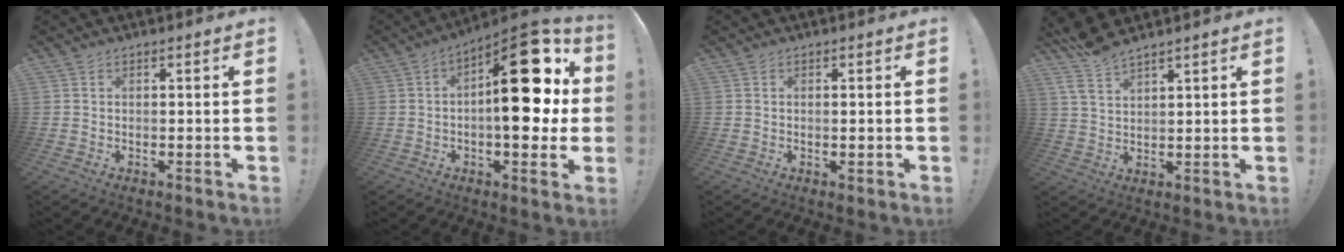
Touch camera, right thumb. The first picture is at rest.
{"total": 22.5, "force": [2.9, 9.9, 20.0], "torque": [-0.257, -0.018, 0.049]}
{"total": 1.1, "force": [-0.1, 0.3, 1.1], "torque": [-0.014, -0.002, -0.003]}
{"total": 6.3, "force": [5.5, 1.3, 3.0], "torque": [-0.077, -0.019, 0.106]}